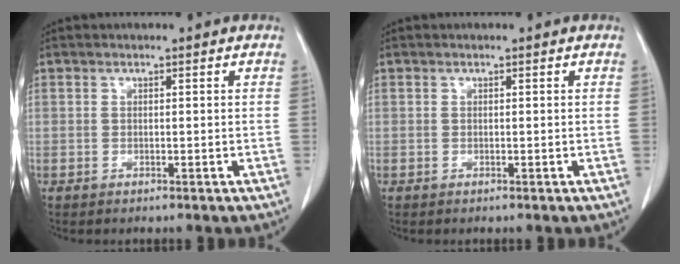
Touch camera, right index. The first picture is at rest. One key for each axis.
{"total": 0.0}